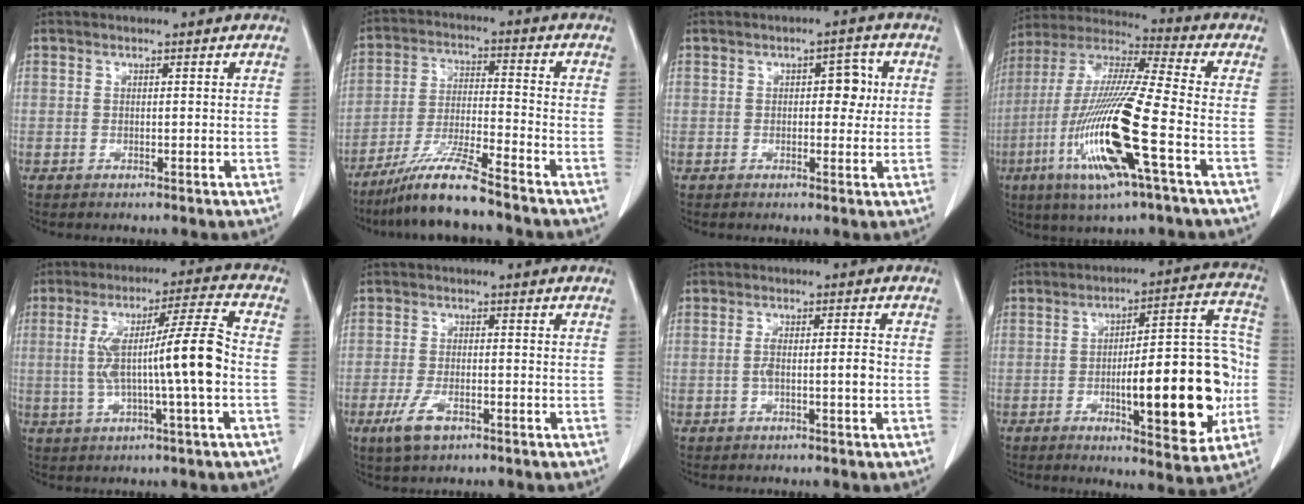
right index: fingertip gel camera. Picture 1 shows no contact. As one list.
[{"total": 9.8, "force": [-7.9, -0.4, 5.7], "torque": [-0.113, -0.025, -0.150]}, {"total": 3.7, "force": [0.6, 2.0, 3.1], "torque": [-0.035, 0.011, 0.008]}, {"total": 19.3, "force": [-6.5, 0.9, 18.2], "torque": [-0.390, -0.026, -0.127]}, {"total": 12.7, "force": [-1.0, 0.1, 12.7], "torque": [-0.225, 0.021, -0.019]}, {"total": 4.7, "force": [-2.6, 1.7, 3.5], "torque": [-0.080, -0.007, -0.044]}, {"total": 3.9, "force": [-0.8, 0.4, 3.8], "torque": [-0.072, 0.008, -0.012]}, {"total": 19.3, "force": [-3.7, 5.1, 18.2], "torque": [-0.242, 0.024, -0.047]}]